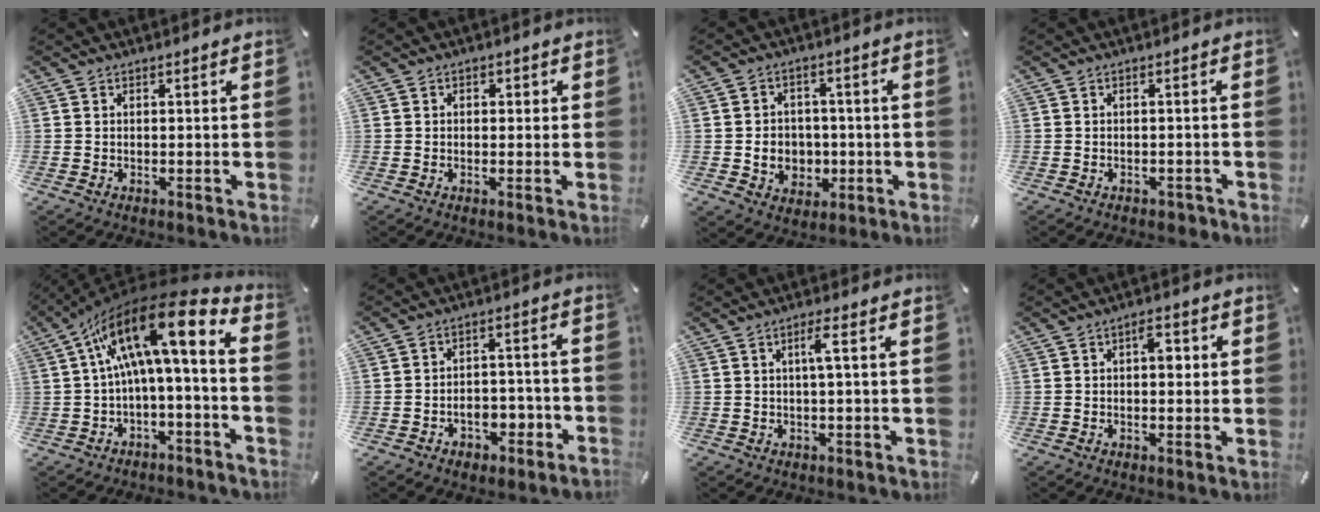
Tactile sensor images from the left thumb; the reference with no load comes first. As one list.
[{"total": 1.2, "force": [-0.2, 1.1, 0.5], "torque": [-0.002, 0.004, -0.009]}, {"total": 7.7, "force": [-1.1, 6.9, 3.2], "torque": [-0.065, 0.011, -0.016]}, {"total": 1.5, "force": [-1.0, 1.0, 0.6], "torque": [-0.010, 0.006, -0.022]}, {"total": 17.1, "force": [3.0, 5.7, 15.8], "torque": [-0.268, -0.021, 0.042]}, {"total": 5.0, "force": [-2.7, 3.9, 1.5], "torque": [-0.017, 0.011, -0.050]}, {"total": 3.7, "force": [0.6, 0.3, 3.7], "torque": [-0.073, 0.004, 0.005]}, {"total": 3.9, "force": [0.6, 2.0, 3.2], "torque": [-0.043, 0.002, 0.002]}]